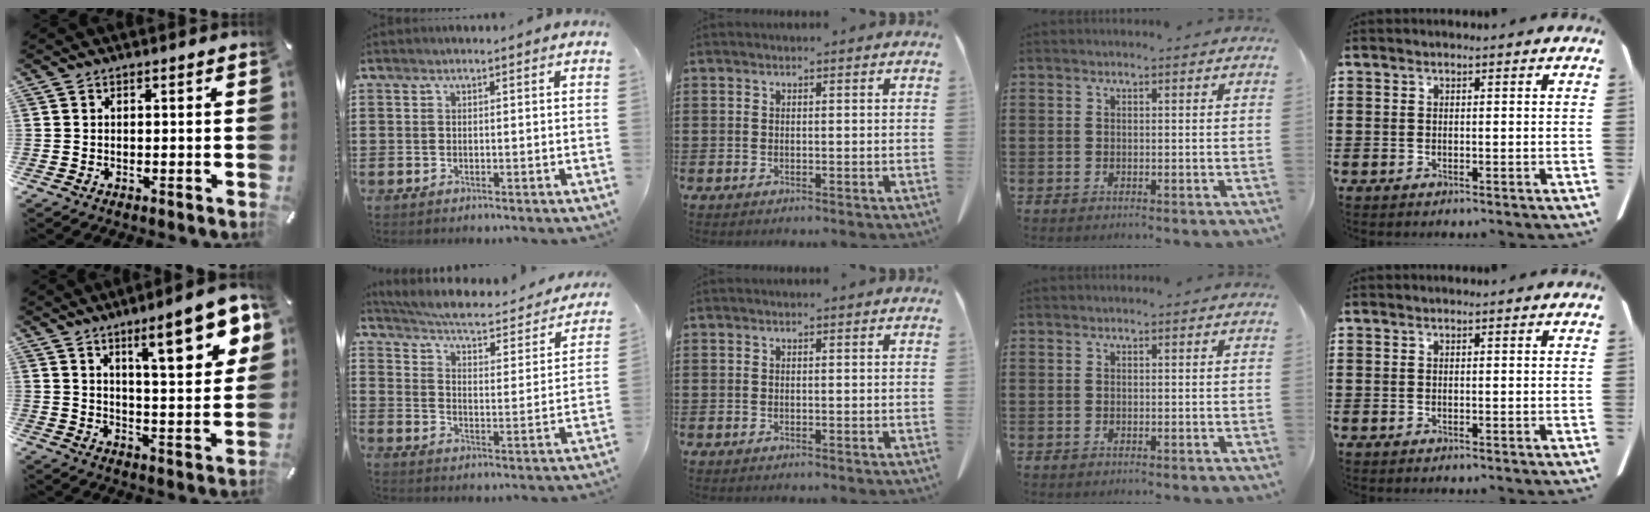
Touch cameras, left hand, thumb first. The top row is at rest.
{"thumb": {"total": 15.0, "force": [8.5, 4.0, 11.8], "torque": [-0.168, -0.041, 0.130]}, "index": {"total": 4.1, "force": [3.7, 0.2, 1.8], "torque": [-0.058, -0.034, 0.054]}}